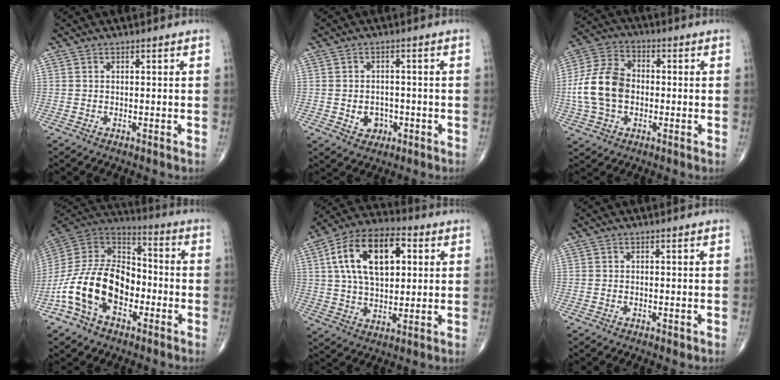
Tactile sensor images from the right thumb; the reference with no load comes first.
{"total": 4.2, "force": [-1.2, 3.5, 2.0], "torque": [-0.011, 0.007, -0.012]}
{"total": 13.3, "force": [-1.2, 9.3, 9.4], "torque": [-0.178, 0.027, -0.027]}
{"total": 18.4, "force": [-6.0, 12.0, 12.6], "torque": [-0.217, 0.061, -0.116]}
{"total": 18.0, "force": [4.6, 10.0, 14.1], "torque": [-0.230, 0.014, 0.075]}
{"total": 0.8, "force": [-0.3, 0.4, 0.6], "torque": [-0.011, 0.000, -0.003]}